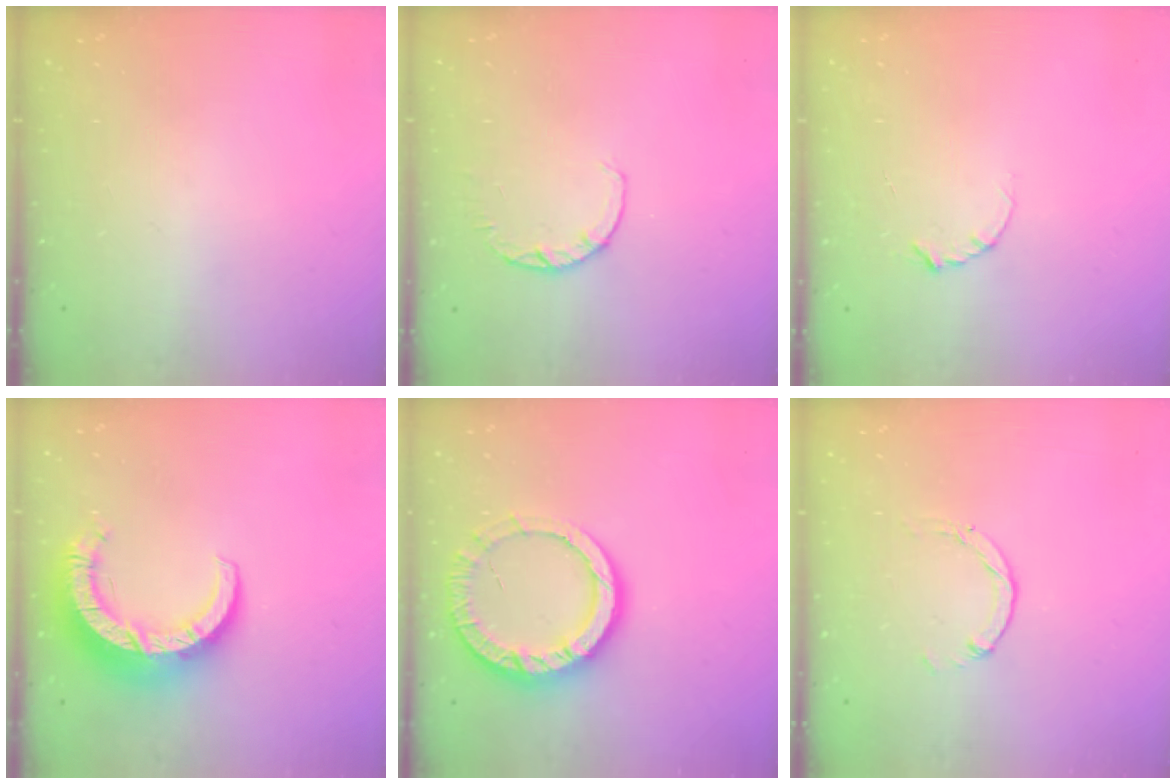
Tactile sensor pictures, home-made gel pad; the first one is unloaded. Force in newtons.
{"total": 2.8, "press": 2.7, "slide": 0.5}
{"total": 2.9, "press": 2.9, "slide": 0.3}
{"total": 11.2, "press": 11.2, "slide": 1.1}
{"total": 11.9, "press": 11.8, "slide": 1.9}
{"total": 1.5, "press": 1.5, "slide": 0.2}